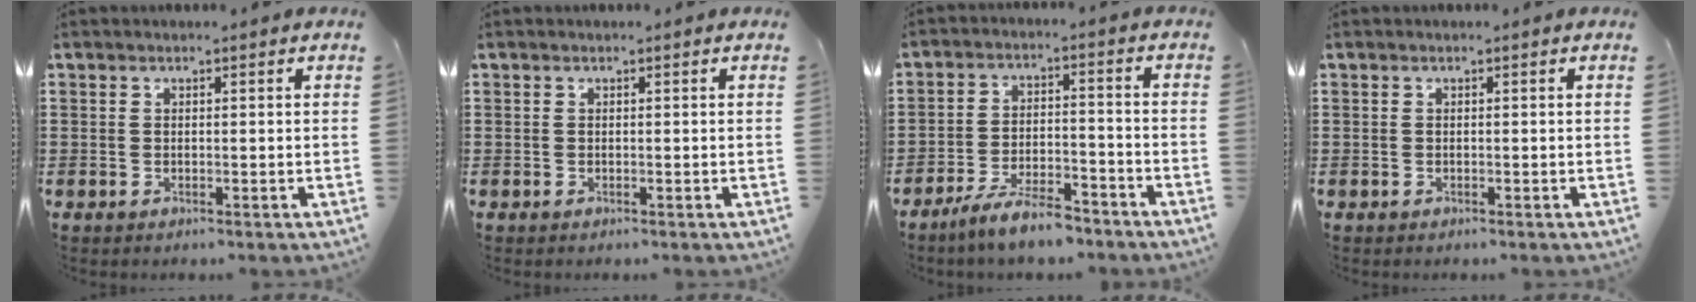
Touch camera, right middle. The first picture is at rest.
{"total": 0.0}
{"total": 7.1, "force": [-6.1, 1.1, 3.5], "torque": [-0.070, 0.003, -0.117]}
{"total": 0.0}